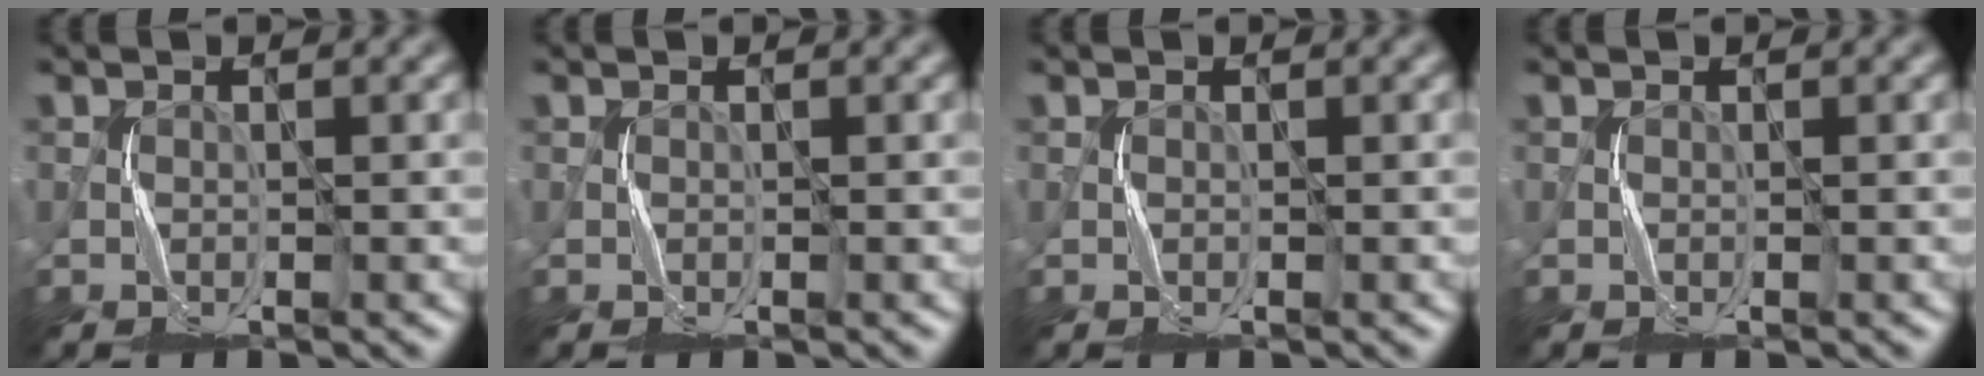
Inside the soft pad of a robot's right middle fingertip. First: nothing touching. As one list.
[{"total": 0.0}, {"total": 0.0}, {"total": 0.0}]